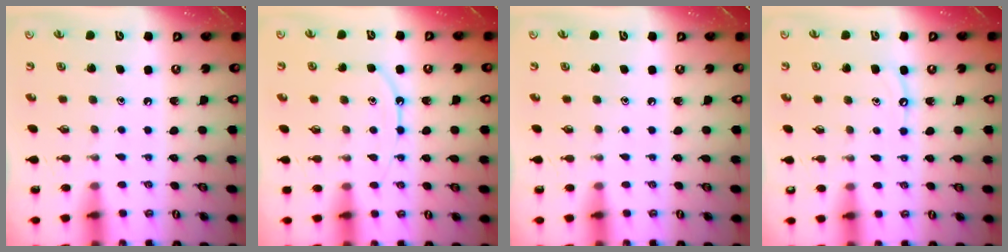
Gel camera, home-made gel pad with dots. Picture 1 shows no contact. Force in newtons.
{"total": 8.5, "press": 8.5, "slide": 0.8}
{"total": 0.0}
{"total": 5.0, "press": 5.0, "slide": 0.3}